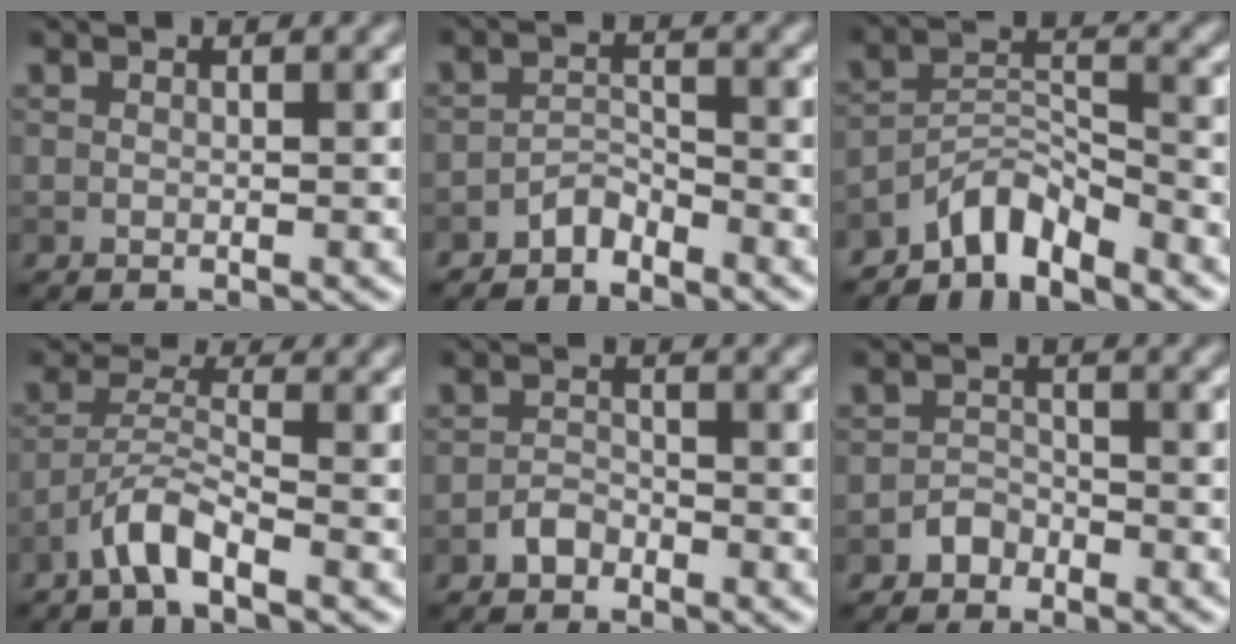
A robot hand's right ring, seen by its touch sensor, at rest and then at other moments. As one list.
[{"total": 2.0, "force": [-1.8, 0.6, 0.6], "torque": [-0.008, 0.009, -0.038]}, {"total": 4.1, "force": [-3.6, 1.2, 1.6], "torque": [-0.023, 0.011, -0.077]}, {"total": 3.0, "force": [-2.1, 0.6, 2.0], "torque": [-0.041, 0.008, -0.049]}, {"total": 1.6, "force": [-1.2, 0.9, 0.6], "torque": [-0.008, 0.006, -0.025]}, {"total": 1.6, "force": [-1.2, 1.0, 0.3], "torque": [0.000, 0.009, -0.024]}]